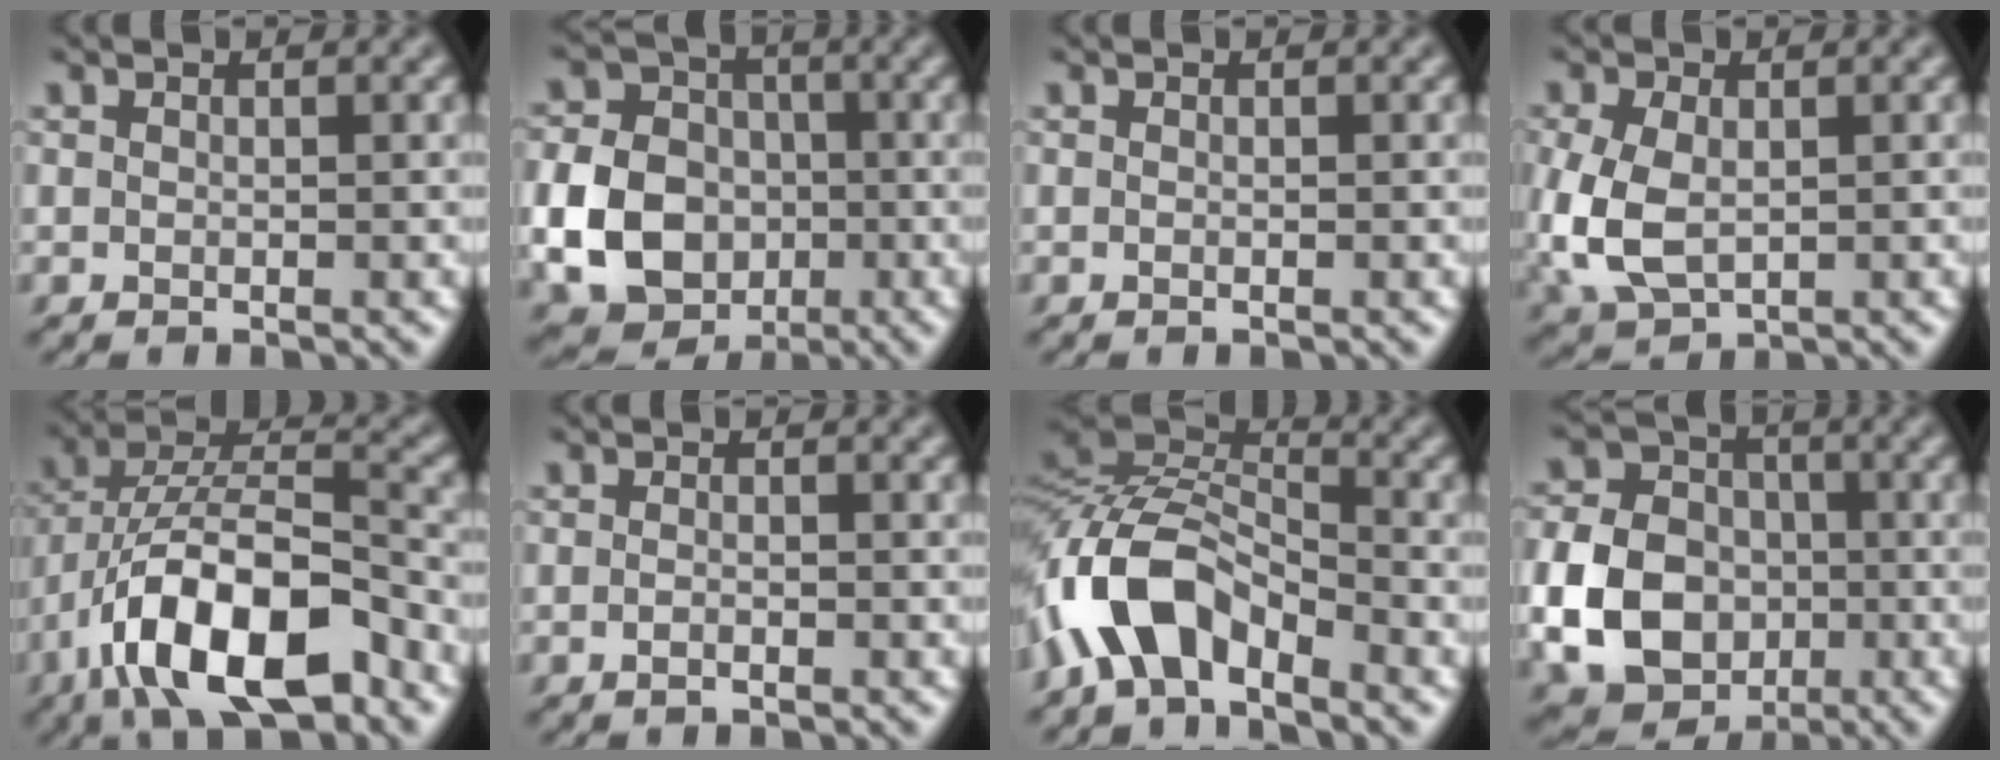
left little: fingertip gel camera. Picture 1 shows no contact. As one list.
[{"total": 8.7, "force": [-2.0, 7.1, 4.7], "torque": [-0.103, -0.008, -0.042]}, {"total": 0.0}, {"total": 6.1, "force": [-0.6, 4.1, 4.5], "torque": [-0.124, -0.007, -0.007]}, {"total": 12.8, "force": [-7.0, 4.9, 9.5], "torque": [-0.168, 0.009, -0.127]}, {"total": 0.9, "force": [-0.6, 0.3, 0.6], "torque": [-0.015, 0.002, -0.011]}, {"total": 7.5, "force": [-4.2, 3.7, 4.9], "torque": [-0.100, 0.012, -0.094]}, {"total": 9.8, "force": [-2.4, 7.8, 5.4], "torque": [-0.122, -0.008, -0.052]}]